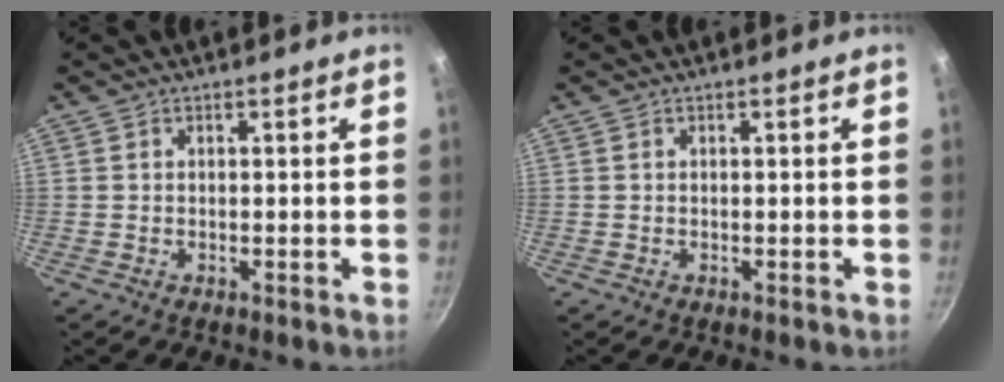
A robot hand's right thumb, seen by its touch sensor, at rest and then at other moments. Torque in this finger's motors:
{"motor_torque": [-0.01, 0.01, 0.00, 0.00, 0.00]}